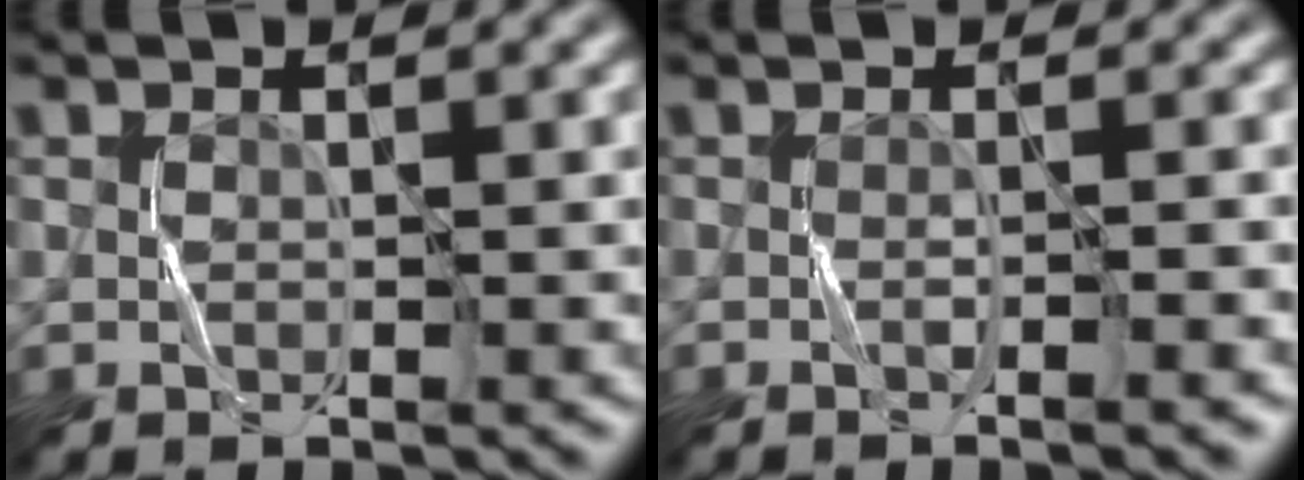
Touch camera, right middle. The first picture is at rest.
{"total": 0.9, "force": [-0.5, -0.5, 0.6], "torque": [-0.006, 0.000, -0.012]}